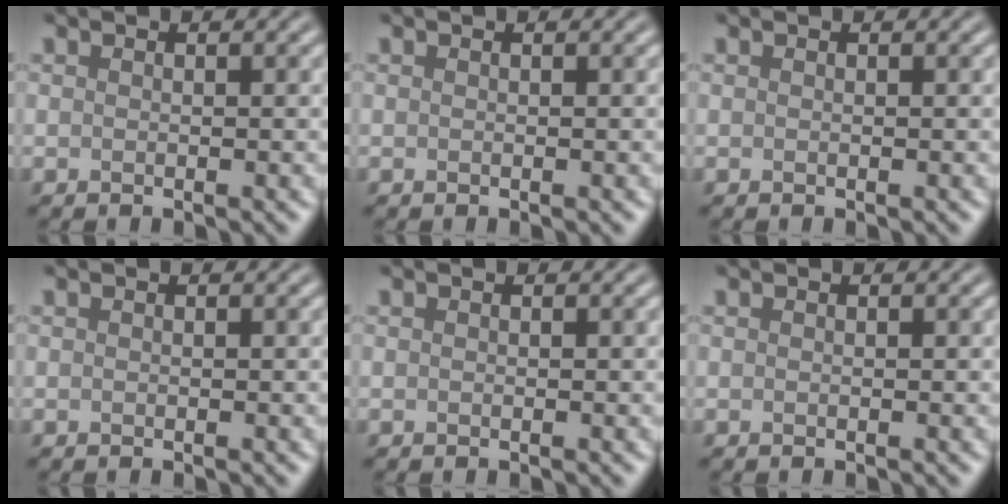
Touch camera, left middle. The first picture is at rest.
{"total": 0.0}
{"total": 0.0}
{"total": 0.0}
{"total": 0.0}
{"total": 0.0}